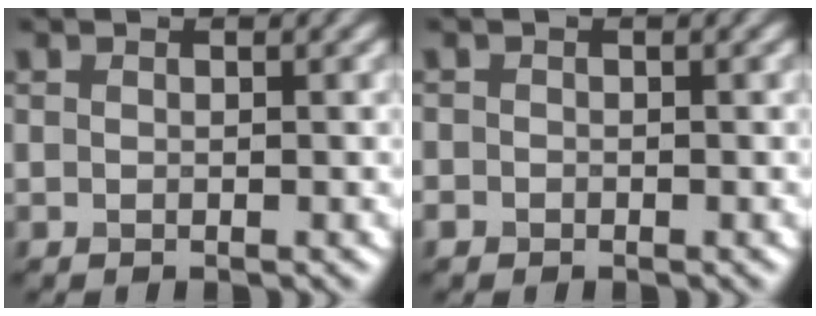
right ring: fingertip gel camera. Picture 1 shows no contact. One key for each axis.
{"total": 0.7, "fx": -0.4, "fy": 0.6, "fz": 0.1, "tx": 0.002, "ty": -0.005, "tz": -0.009}